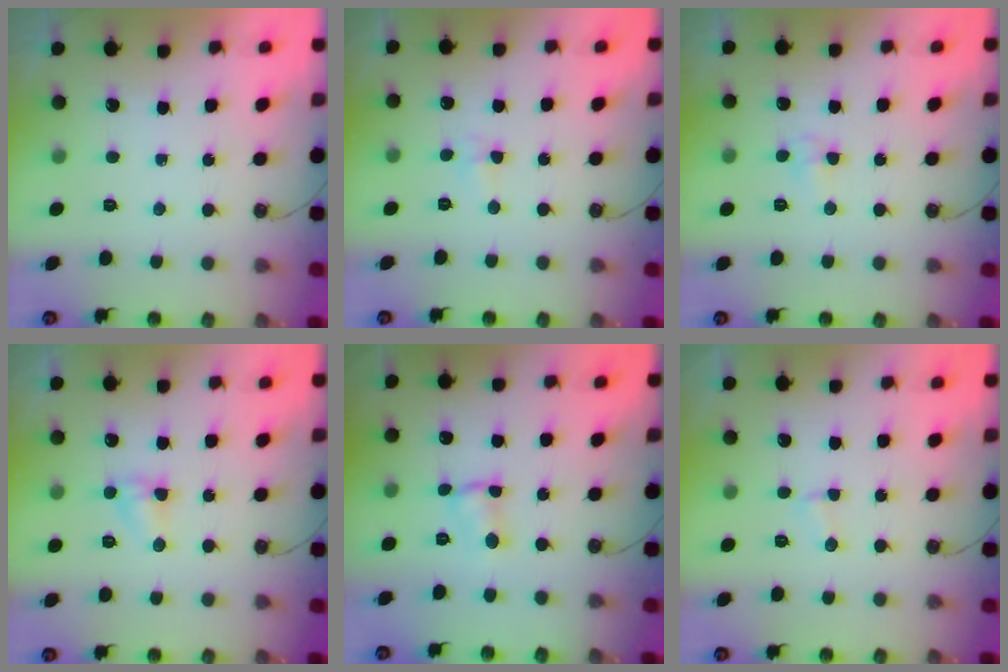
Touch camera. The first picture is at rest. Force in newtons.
{"total": 4.7, "press": 3.3, "slide": 3.3}
{"total": 3.1, "press": 3.0, "slide": 0.9}
{"total": 3.9, "press": 3.9, "slide": 0.4}
{"total": 2.0, "press": 2.0, "slide": 0.0}
{"total": 2.8, "press": 2.8, "slide": 0.3}